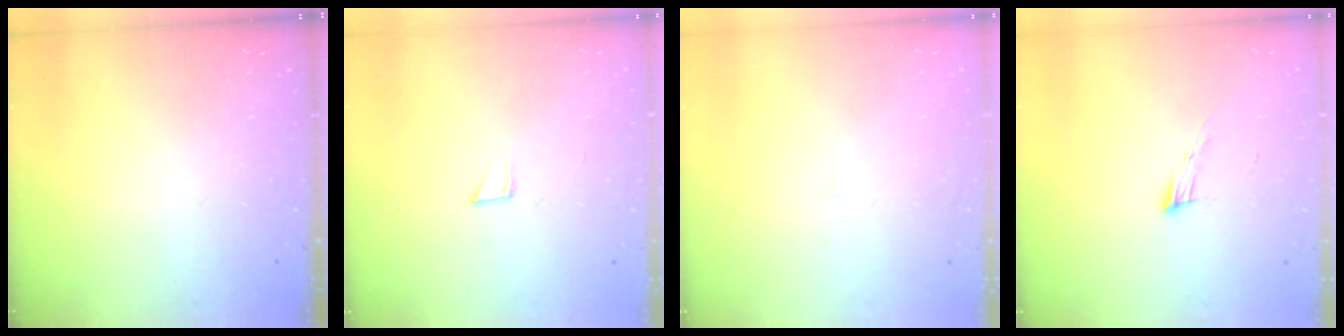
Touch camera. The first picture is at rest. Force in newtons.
{"total": 2.6, "press": 2.6, "slide": 0.1}
{"total": 1.8, "press": 1.8, "slide": 0.1}
{"total": 7.7, "press": 7.6, "slide": 1.2}